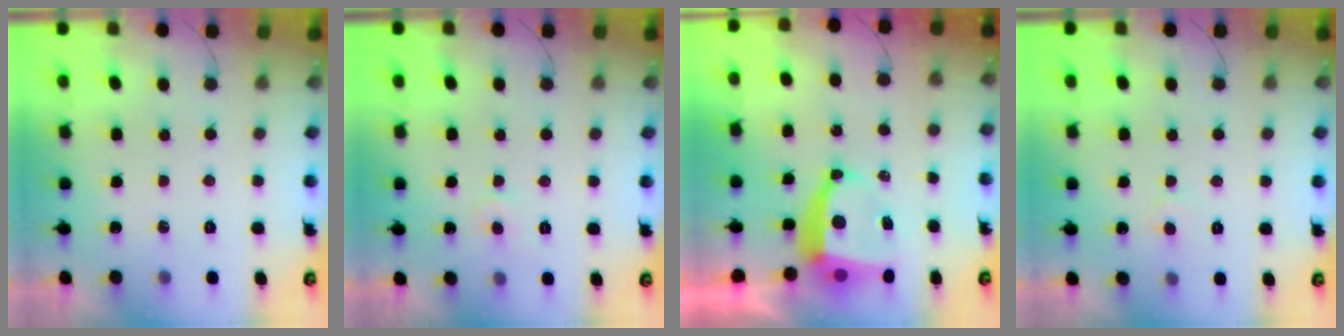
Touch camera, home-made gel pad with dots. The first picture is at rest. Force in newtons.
{"total": 3.5, "press": 3.5, "slide": 0.4}
{"total": 8.0, "press": 8.0, "slide": 1.0}
{"total": 3.1, "press": 3.1, "slide": 0.2}